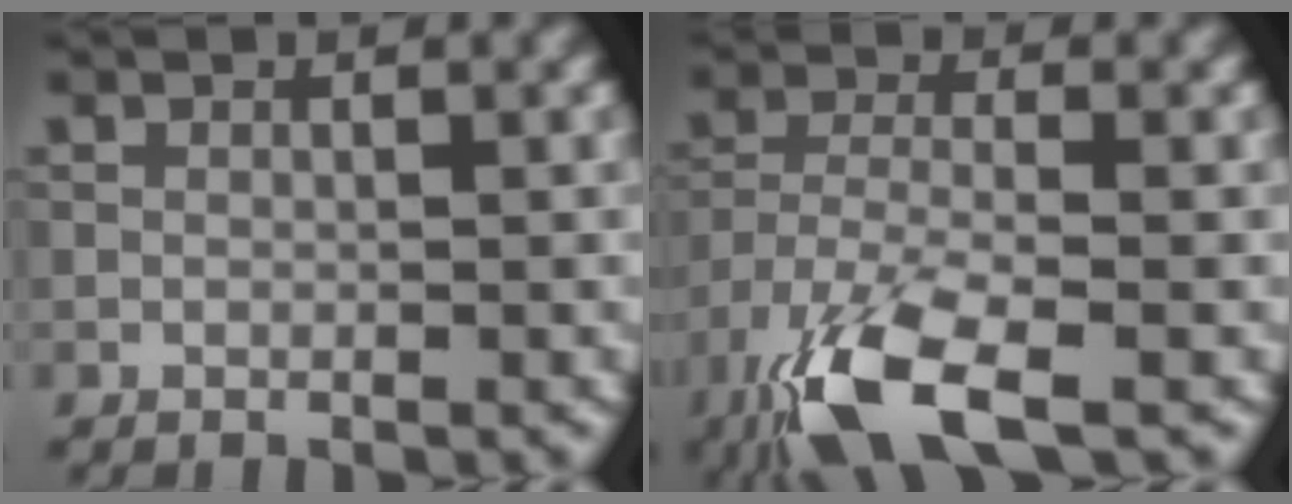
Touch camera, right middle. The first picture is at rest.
{"total": 8.8, "force": [-5.4, 3.0, 6.2], "torque": [-0.136, -0.019, -0.109]}